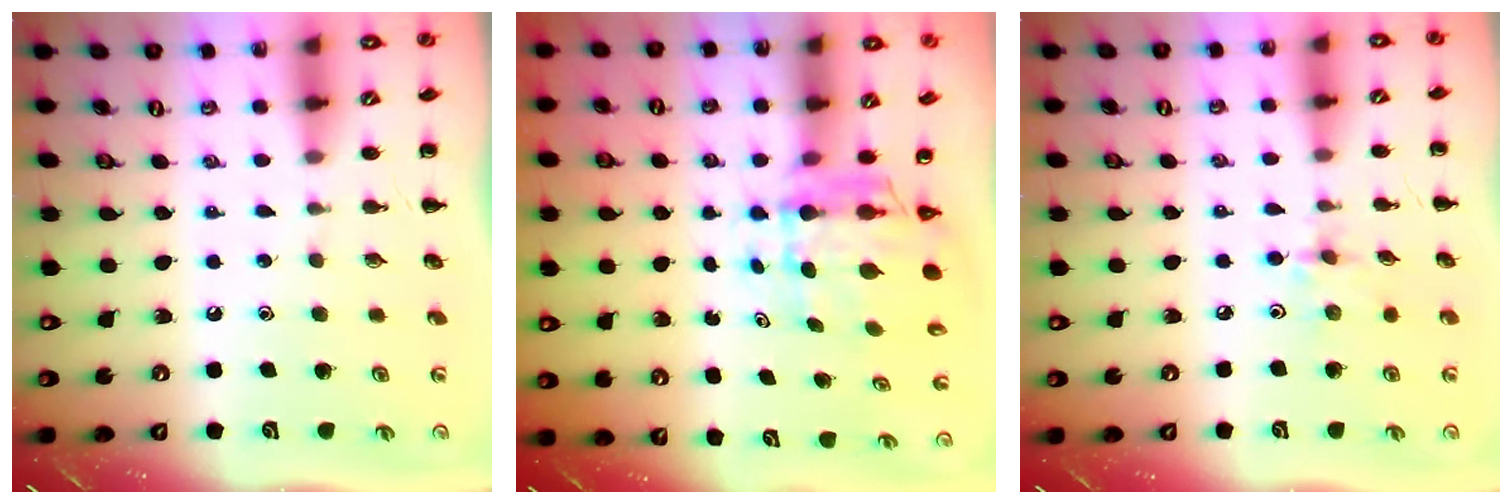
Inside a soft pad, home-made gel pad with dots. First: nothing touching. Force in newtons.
{"total": 5.7, "press": 5.5, "slide": 1.4}
{"total": 2.4, "press": 2.4, "slide": 0.5}